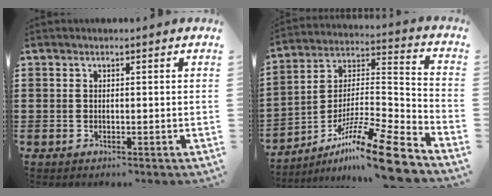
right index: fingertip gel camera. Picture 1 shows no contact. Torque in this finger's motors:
{"motor_torque": [0.47, -0.42, 0.59, 0.10]}